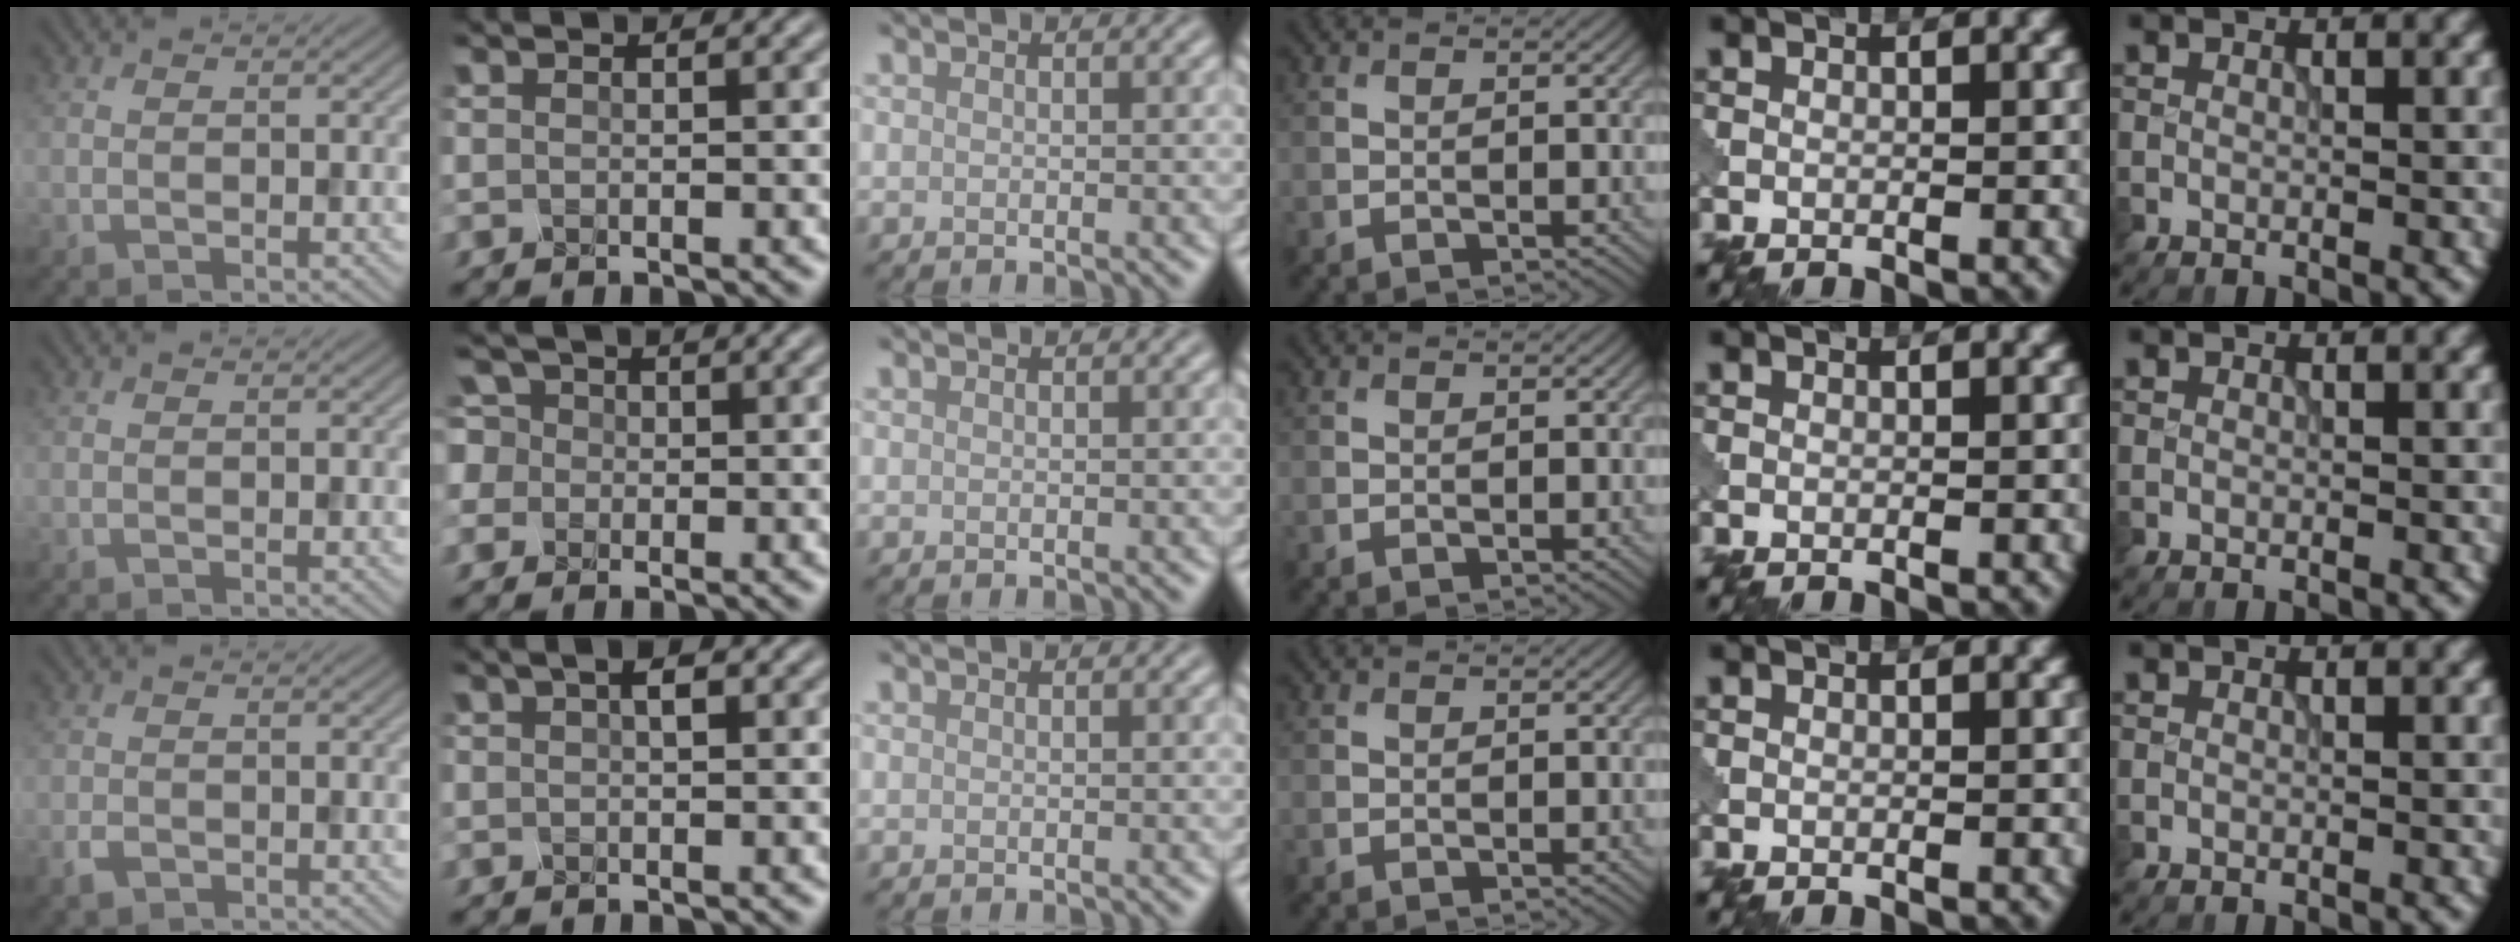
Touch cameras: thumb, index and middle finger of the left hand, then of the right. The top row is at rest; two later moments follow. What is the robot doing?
{"motion": "squeeze", "object": "foam earplug"}